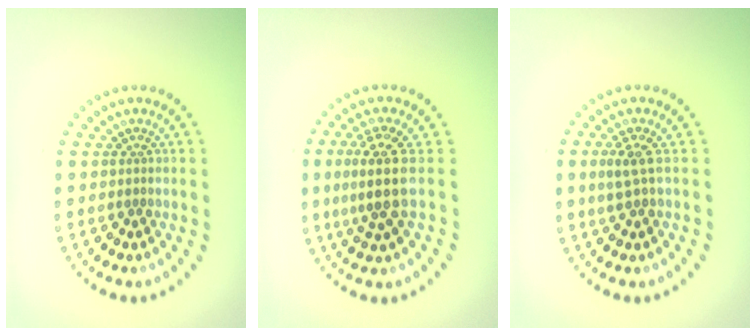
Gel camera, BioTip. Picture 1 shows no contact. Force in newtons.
{"total": 3.9, "press": 3.2, "slide": 2.3}
{"total": 1.9, "press": 1.6, "slide": 1.1}